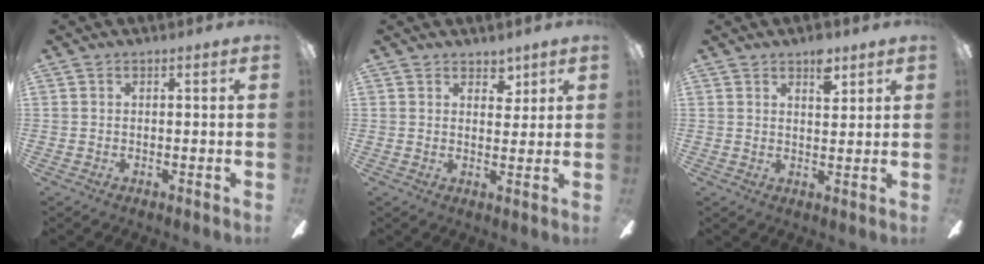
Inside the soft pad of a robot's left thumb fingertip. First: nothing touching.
{"total": 3.8, "force": [2.9, 2.2, 1.2], "torque": [0.002, -0.015, 0.047]}
{"total": 5.7, "force": [3.9, 2.6, 3.2], "torque": [-0.031, -0.020, 0.063]}